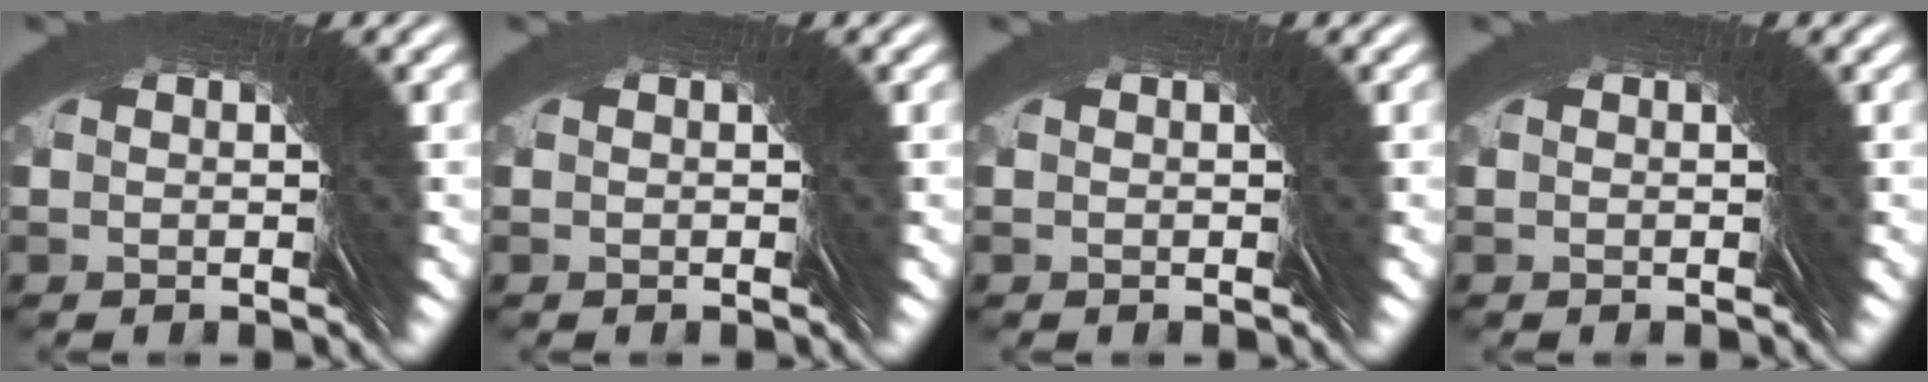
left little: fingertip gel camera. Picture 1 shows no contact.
{"total": 0.0}
{"total": 0.0}
{"total": 0.0}